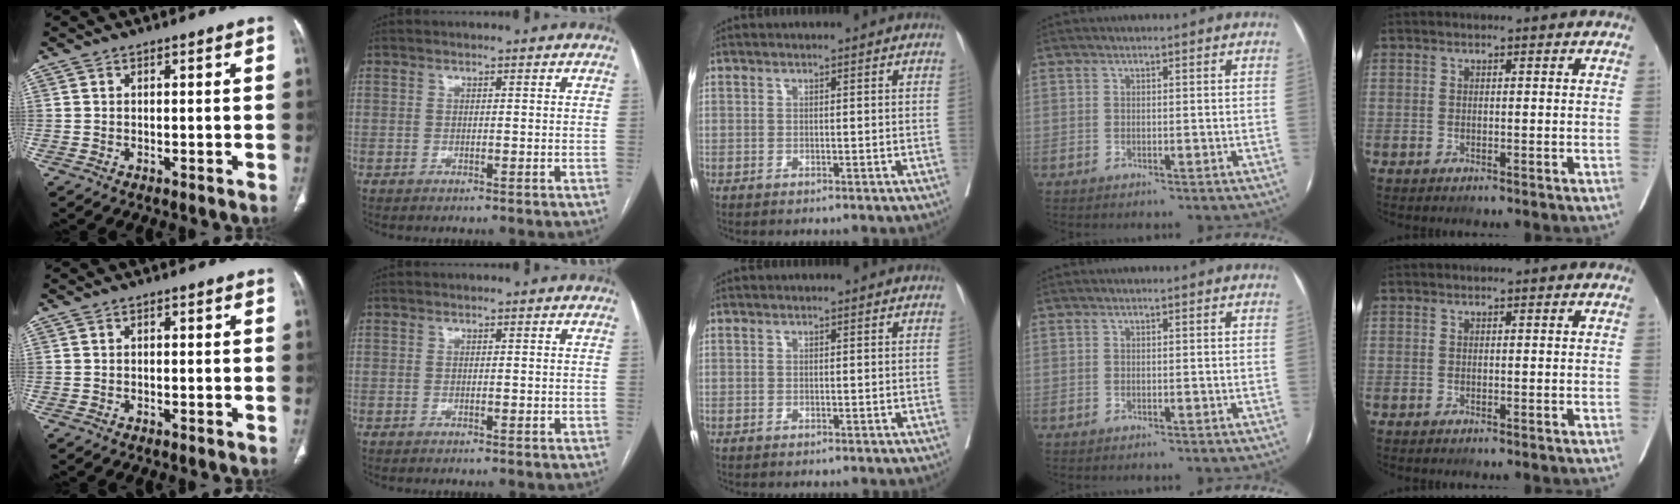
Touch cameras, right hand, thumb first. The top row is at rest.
{"thumb": {"total": 0.5, "force": [0.0, 0.4, 0.4], "torque": [-0.005, 0.001, -0.003]}, "index": {"total": 0.7, "force": [-0.1, 0.3, 0.6], "torque": [-0.009, -0.001, -0.001]}}